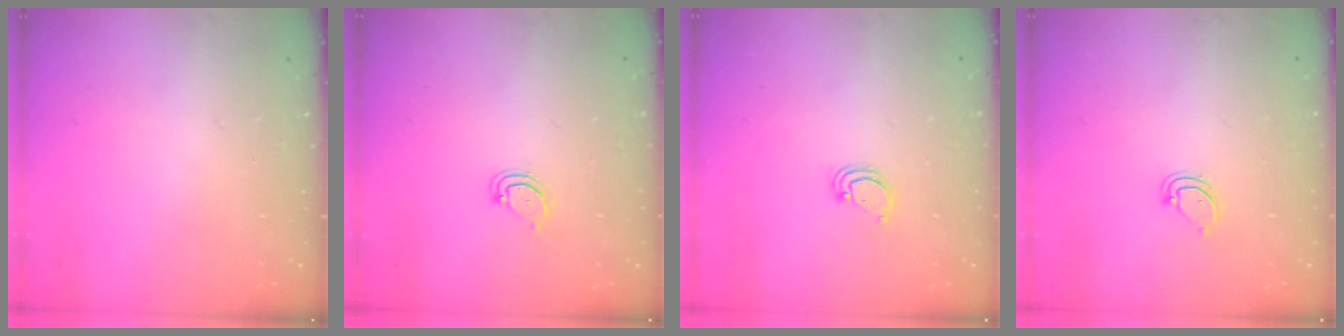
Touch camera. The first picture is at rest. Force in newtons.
{"total": 3.7, "press": 3.7, "slide": 0.4}
{"total": 2.4, "press": 2.4, "slide": 0.2}
{"total": 3.6, "press": 3.6, "slide": 0.2}